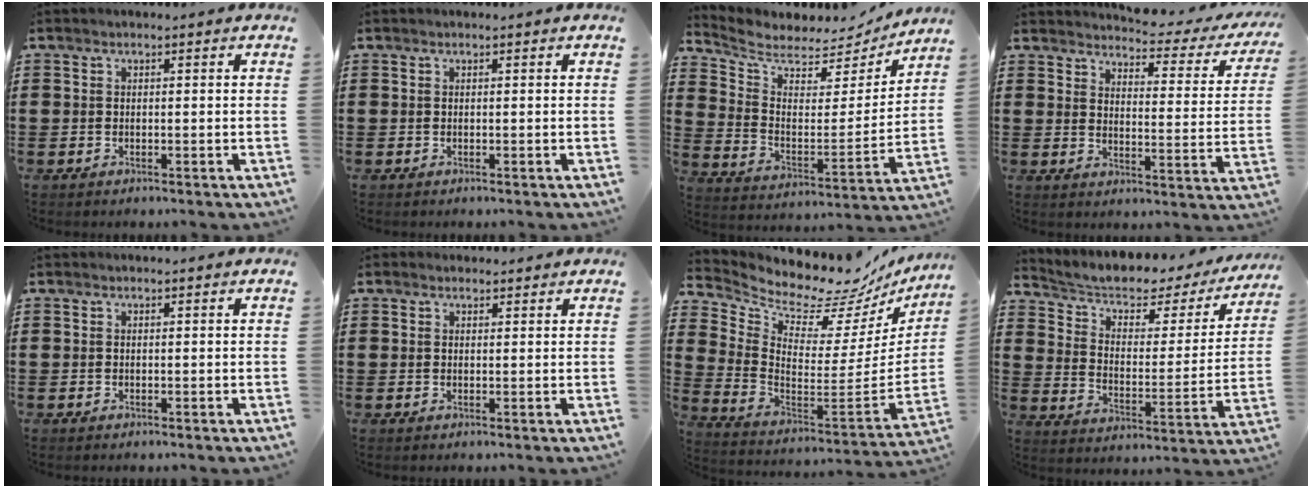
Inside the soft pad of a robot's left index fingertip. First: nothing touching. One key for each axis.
{"total": 0.0}
{"total": 5.6, "fx": 5.0, "fy": 2.3, "fz": 0.9, "tx": -0.056, "ty": -0.041, "tz": 0.084}
{"total": 3.0, "fx": 2.9, "fy": 0.0, "fz": 0.9, "tx": -0.029, "ty": -0.032, "tz": 0.040}
{"total": 0.0}
{"total": 1.1, "fx": 1.0, "fy": 0.5, "fz": 0.2, "tx": -0.006, "ty": 0.003, "tz": 0.020}
{"total": 7.3, "fx": 6.9, "fy": 1.7, "fz": 1.5, "tx": -0.061, "ty": -0.083, "tz": 0.109}
{"total": 4.1, "fx": 3.1, "fy": 1.9, "fz": 1.9, "tx": -0.057, "ty": -0.028, "tz": 0.044}